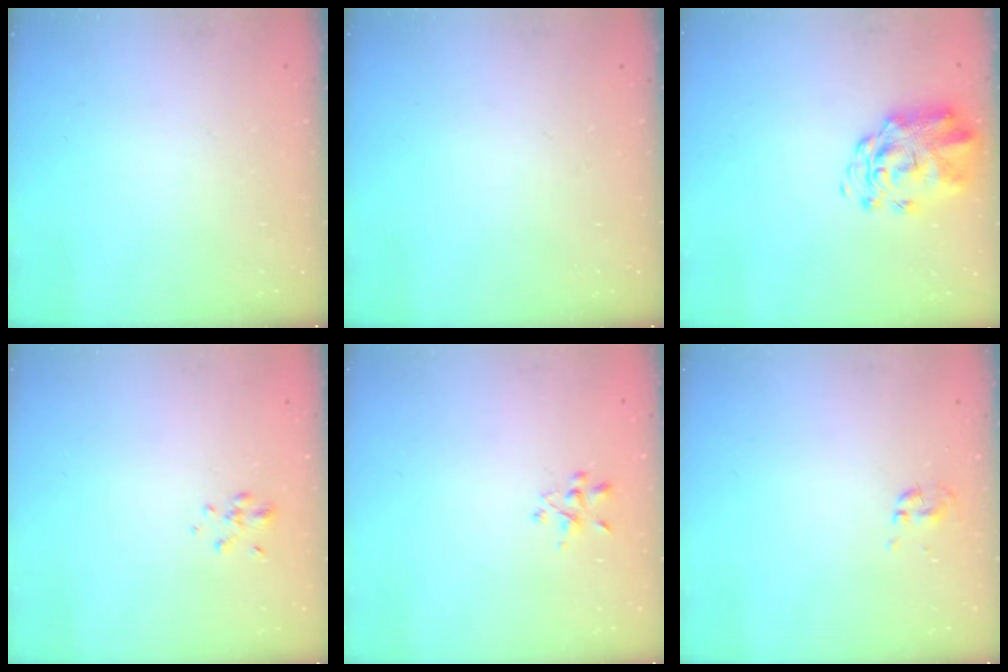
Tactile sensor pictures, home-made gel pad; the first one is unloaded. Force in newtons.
{"total": 0.0}
{"total": 3.8, "press": 3.6, "slide": 1.2}
{"total": 2.6, "press": 2.5, "slide": 0.9}
{"total": 2.2, "press": 2.1, "slide": 0.8}
{"total": 0.0}